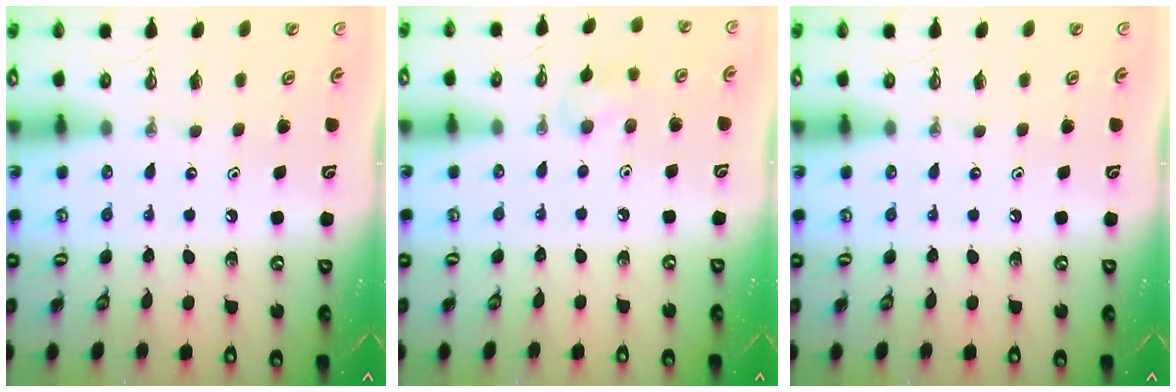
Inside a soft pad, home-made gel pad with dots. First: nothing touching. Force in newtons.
{"total": 7.4, "press": 7.3, "slide": 1.5}
{"total": 0.0}